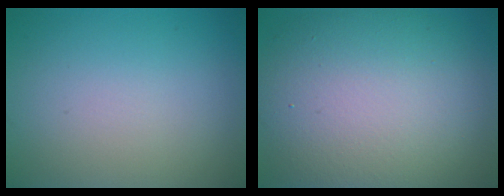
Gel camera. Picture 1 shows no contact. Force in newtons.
{"total": 12.9, "press": 12.9, "slide": 0.8}